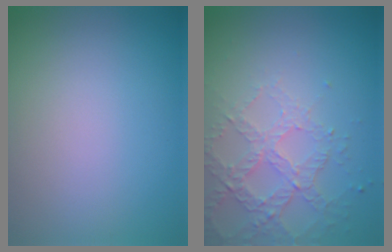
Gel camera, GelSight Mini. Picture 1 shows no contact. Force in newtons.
{"total": 4.2, "press": 3.2, "slide": 2.8}